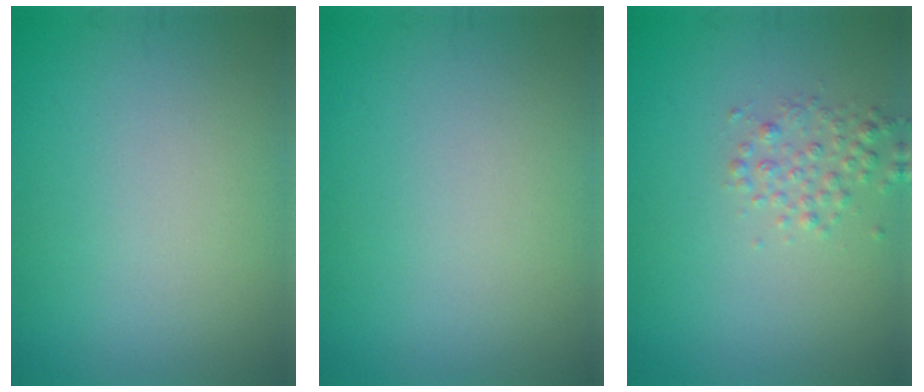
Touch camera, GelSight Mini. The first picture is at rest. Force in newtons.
{"total": 0.0}
{"total": 1.8, "press": 1.8, "slide": 0.0}